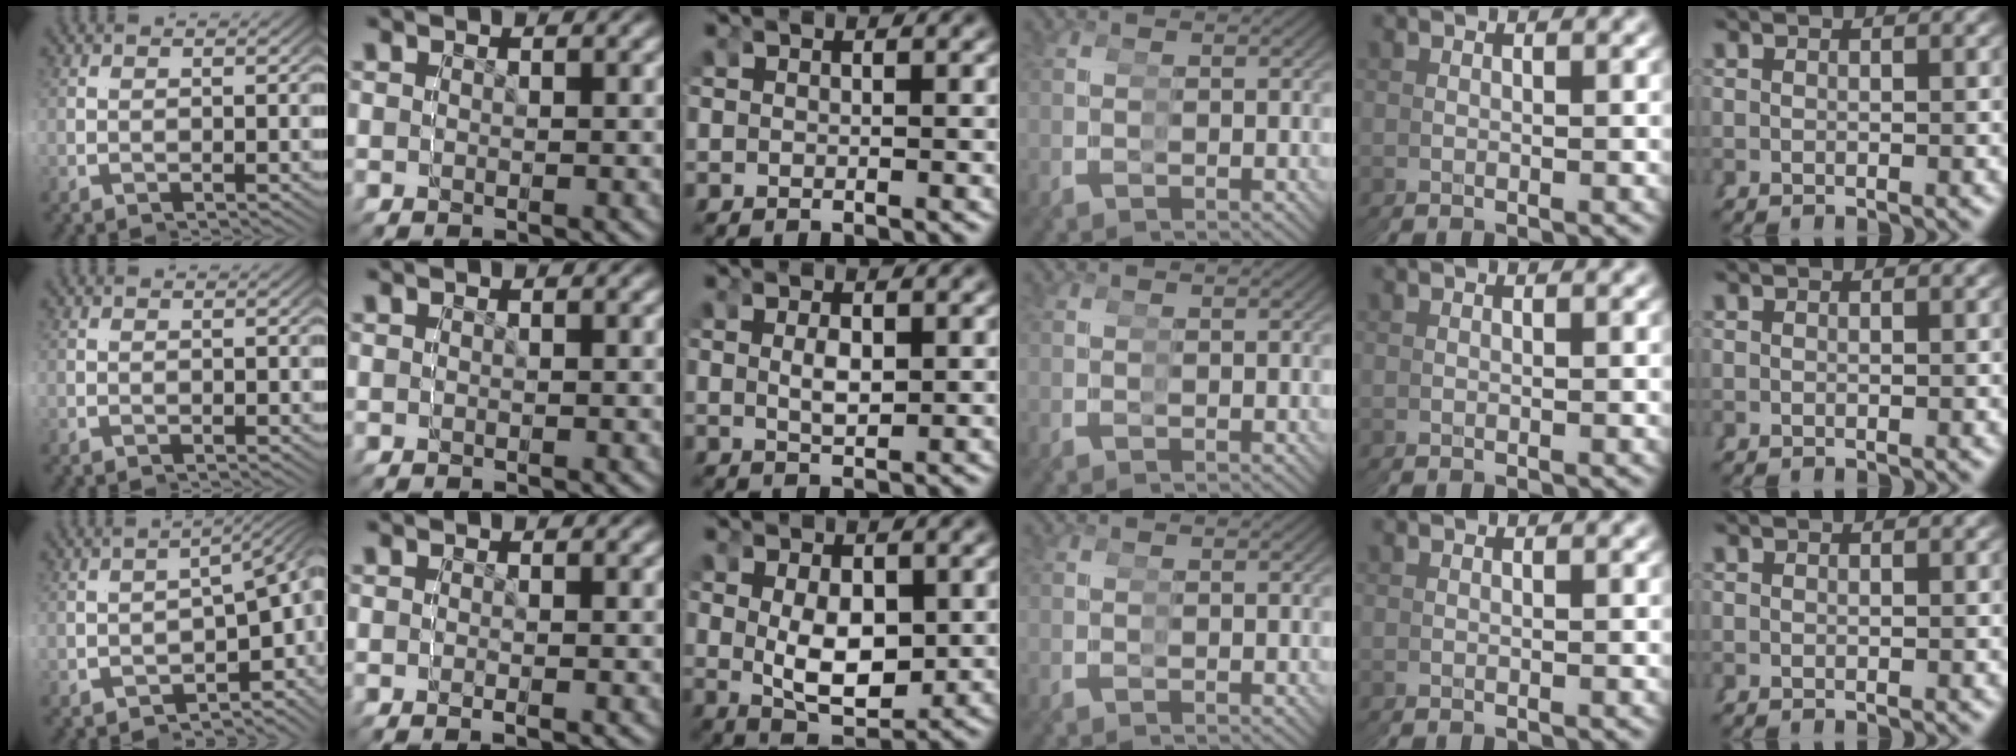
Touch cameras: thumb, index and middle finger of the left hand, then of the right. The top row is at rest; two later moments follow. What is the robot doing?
{"motion": "grasp_and_lifting", "object": "condiment"}